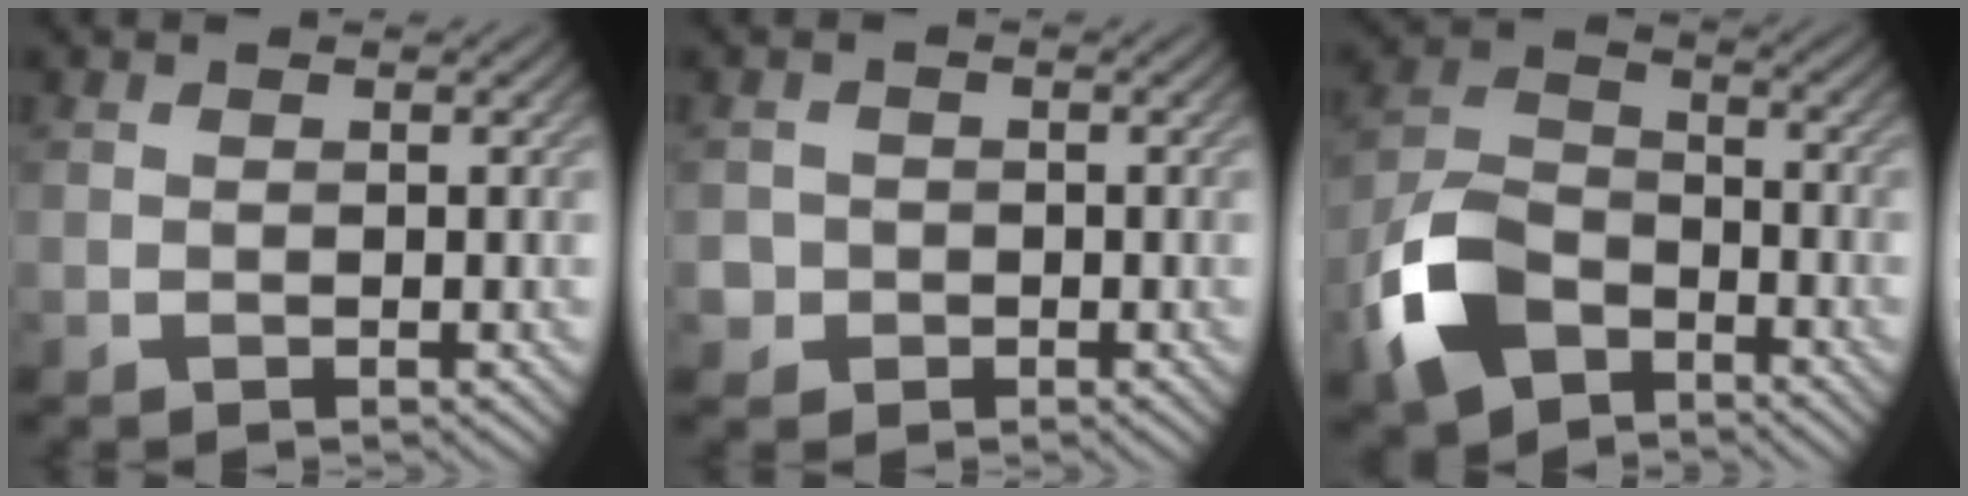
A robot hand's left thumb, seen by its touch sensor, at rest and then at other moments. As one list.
[{"total": 2.4, "force": [-0.6, 2.3, 0.2], "torque": [-0.003, 0.001, -0.017]}, {"total": 10.2, "force": [-5.5, 6.2, 6.0], "torque": [-0.145, -0.006, -0.127]}]